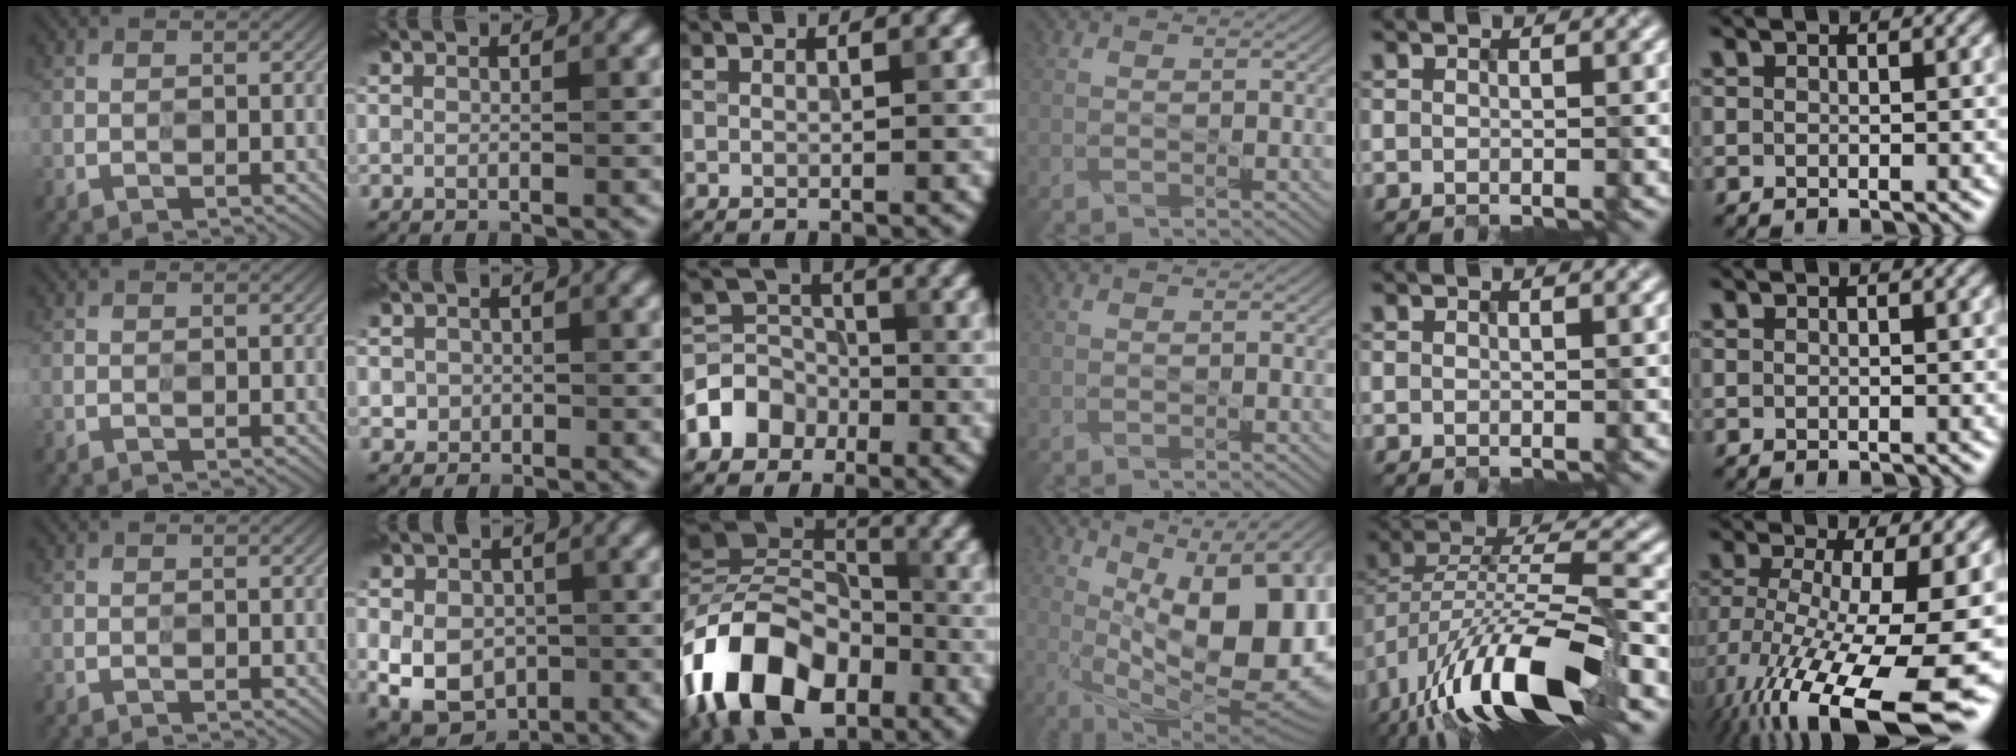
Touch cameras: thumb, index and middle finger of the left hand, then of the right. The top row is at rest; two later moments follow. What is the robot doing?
{"motion": "extract", "object": "power strip"}